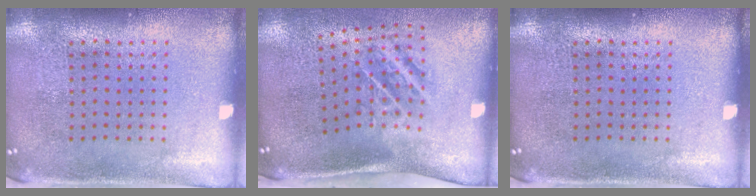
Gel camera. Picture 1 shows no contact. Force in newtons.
{"total": 2.0, "press": 1.2, "slide": 1.7}
{"total": 0.0}